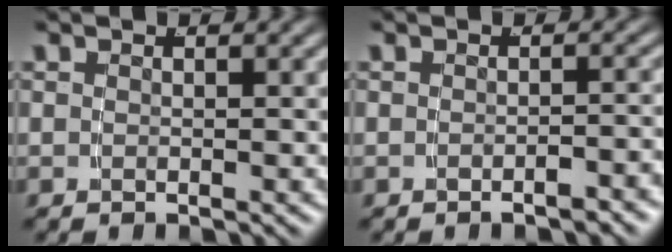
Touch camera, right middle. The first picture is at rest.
{"total": 1.6, "force": [-1.5, 0.1, 0.5], "torque": [-0.003, 0.006, -0.025]}